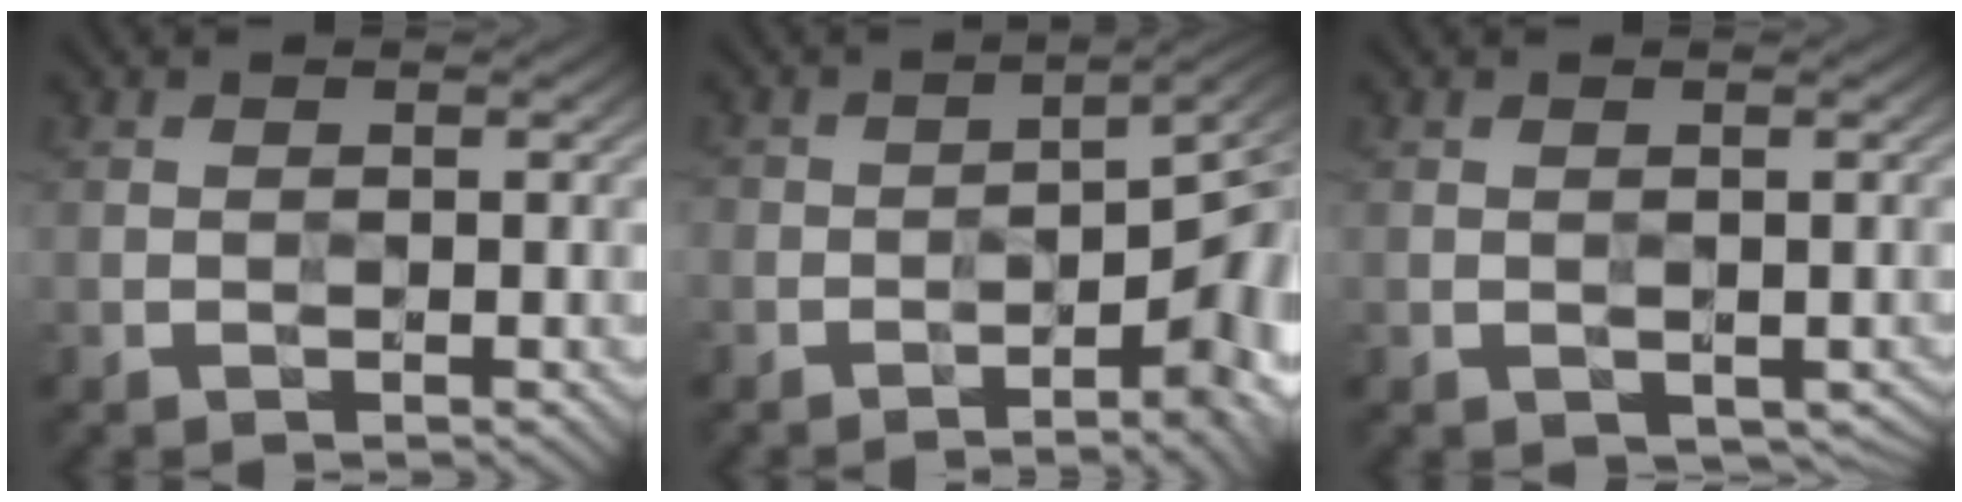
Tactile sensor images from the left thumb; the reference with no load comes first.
{"total": 6.4, "force": [-3.1, 2.2, 5.1], "torque": [-0.060, 0.001, -0.043]}
{"total": 2.0, "force": [-0.5, 1.3, 1.4], "torque": [-0.024, -0.013, -0.002]}